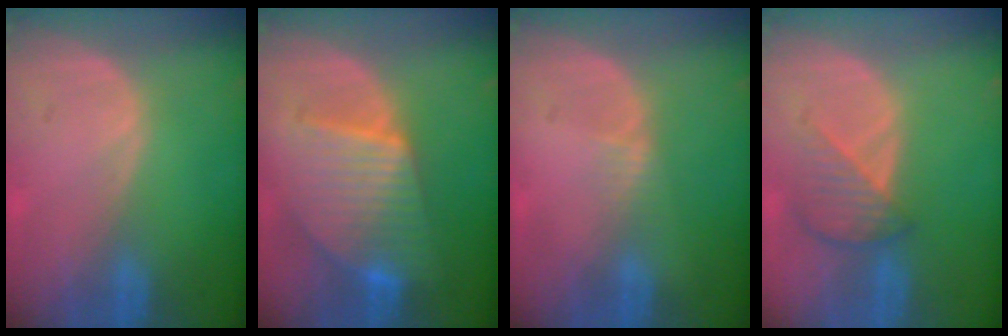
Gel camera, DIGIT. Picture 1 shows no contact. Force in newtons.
{"total": 9.1, "press": 9.1, "slide": 0.4}
{"total": 1.3, "press": 1.1, "slide": 0.8}
{"total": 4.6, "press": 4.2, "slide": 1.8}